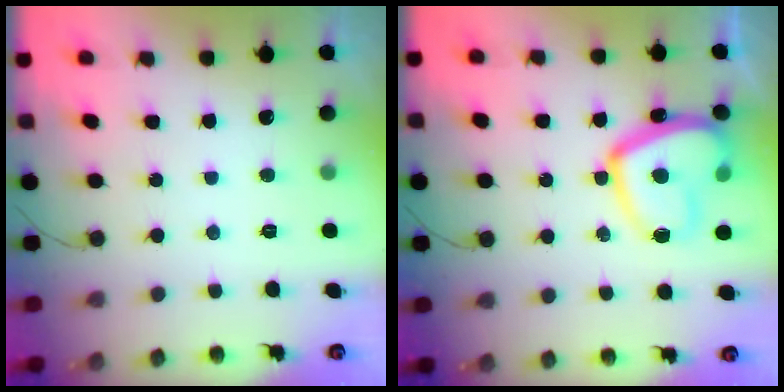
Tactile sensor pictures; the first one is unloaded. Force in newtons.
{"total": 17.0, "press": 16.9, "slide": 1.7}